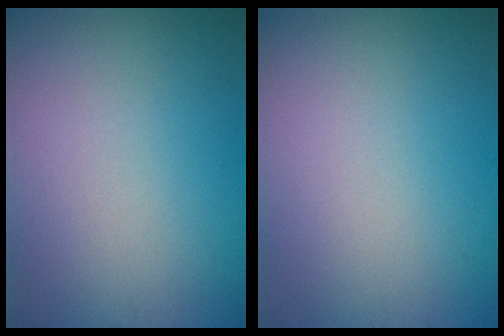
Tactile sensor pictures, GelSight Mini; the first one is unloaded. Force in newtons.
{"total": 0.0}